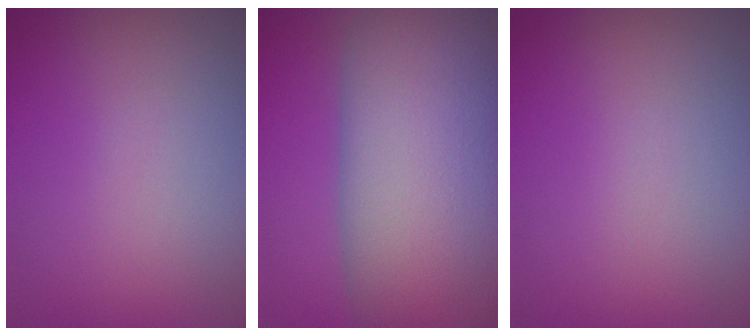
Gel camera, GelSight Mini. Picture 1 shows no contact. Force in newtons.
{"total": 14.1, "press": 14.1, "slide": 0.8}
{"total": 0.0}